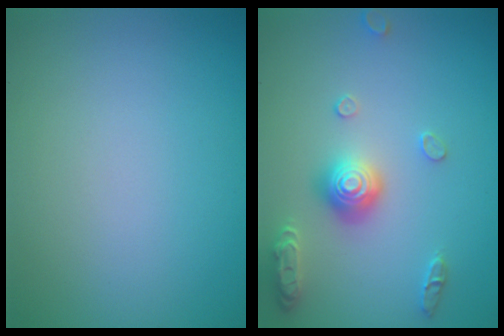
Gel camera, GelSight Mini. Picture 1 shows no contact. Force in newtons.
{"total": 2.9, "press": 2.9, "slide": 0.2}